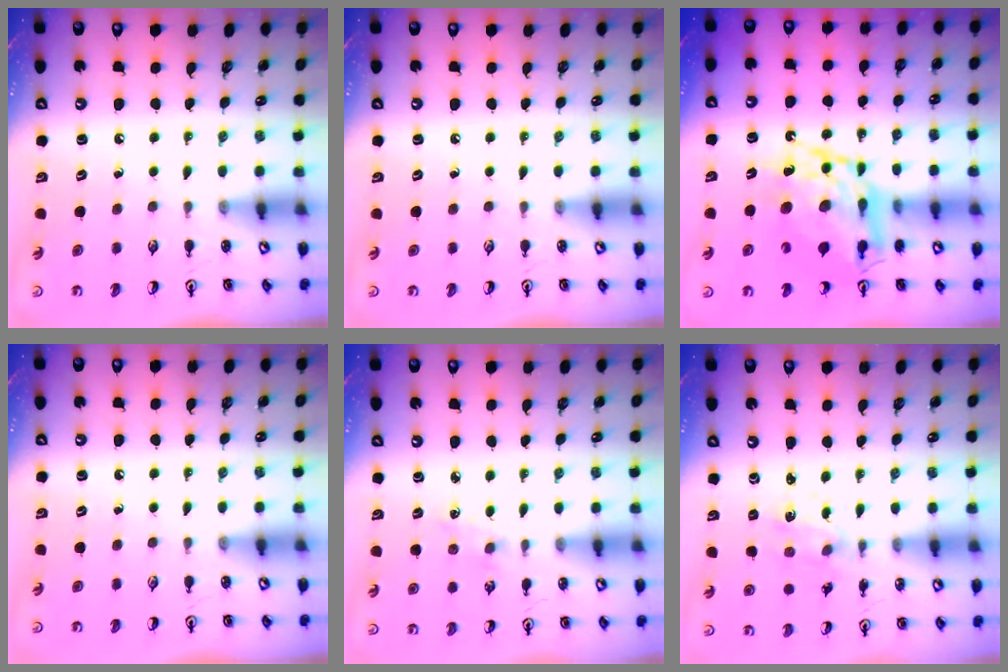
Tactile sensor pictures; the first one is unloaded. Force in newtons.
{"total": 0.0}
{"total": 16.6, "press": 16.5, "slide": 2.1}
{"total": 0.0}
{"total": 1.3, "press": 1.3, "slide": 0.3}
{"total": 1.9, "press": 1.9, "slide": 0.2}